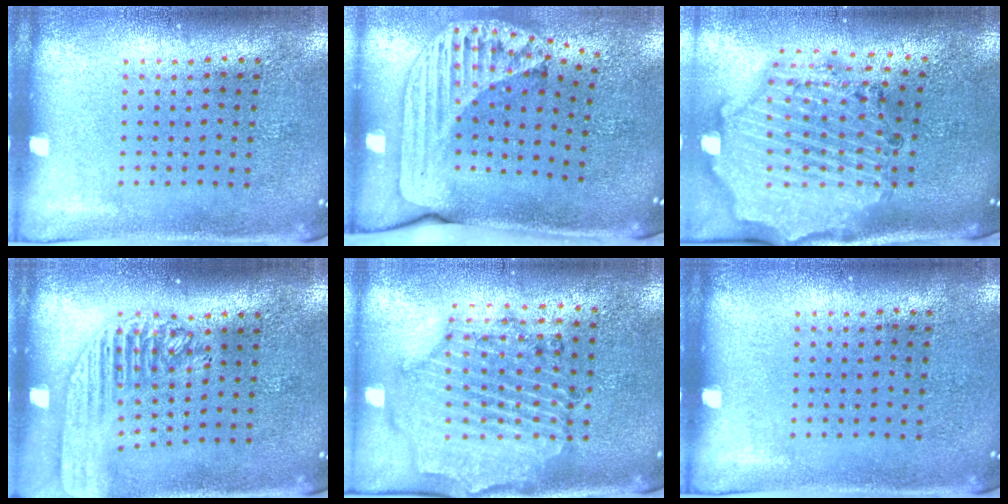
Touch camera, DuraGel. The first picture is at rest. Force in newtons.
{"total": 2.5, "press": 1.8, "slide": 1.7}
{"total": 2.9, "press": 2.6, "slide": 1.2}
{"total": 2.1, "press": 1.8, "slide": 1.1}
{"total": 1.6, "press": 1.6, "slide": 0.3}
{"total": 0.0}